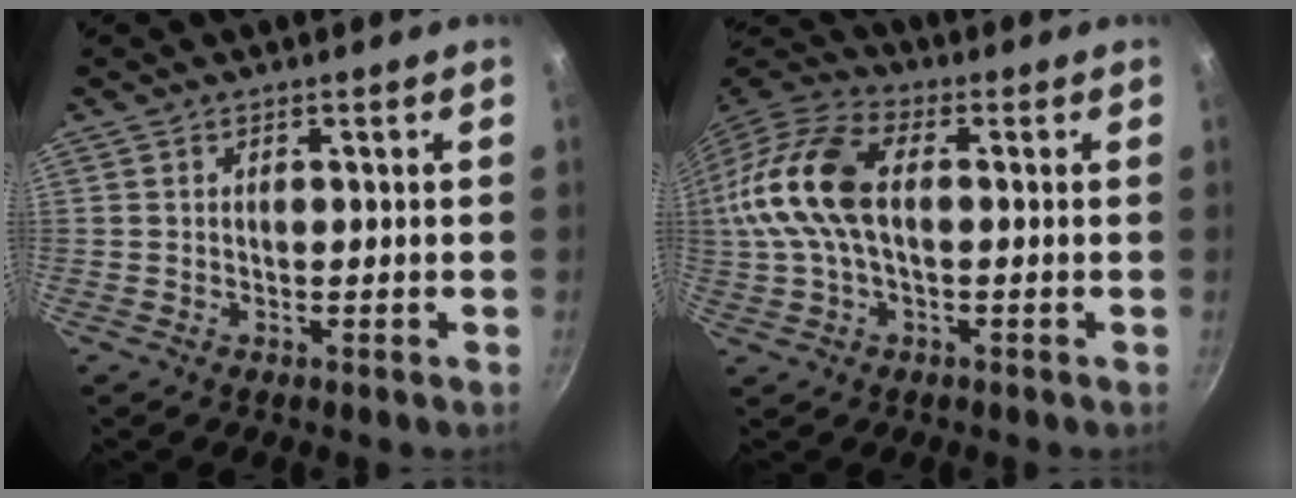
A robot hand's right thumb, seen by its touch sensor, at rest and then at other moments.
{"total": 15.6, "force": [0.8, 8.6, 13.0], "torque": [-0.266, 0.030, -0.003]}